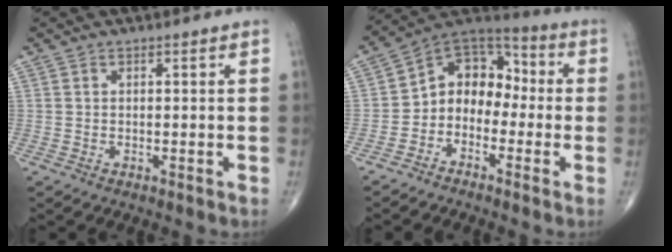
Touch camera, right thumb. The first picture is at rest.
{"total": 10.8, "force": [-2.0, 8.4, 6.5], "torque": [-0.065, 0.061, -0.056]}